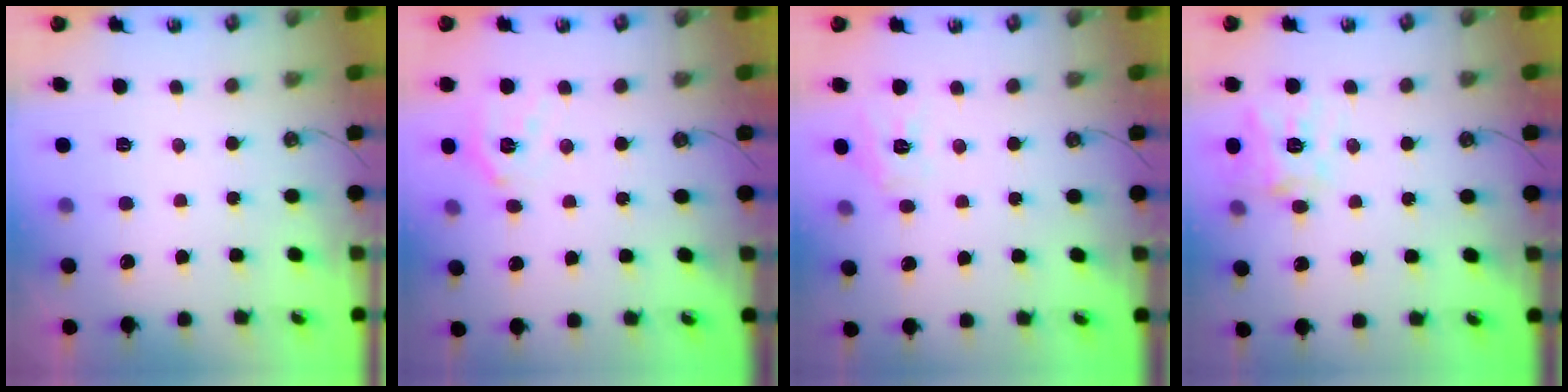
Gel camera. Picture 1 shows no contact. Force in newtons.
{"total": 12.0, "press": 11.9, "slide": 1.7}
{"total": 6.8, "press": 6.8, "slide": 0.5}
{"total": 12.4, "press": 12.3, "slide": 1.6}